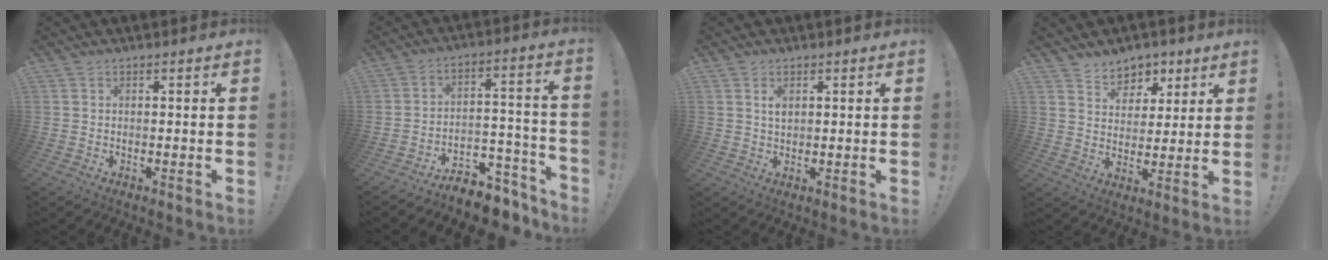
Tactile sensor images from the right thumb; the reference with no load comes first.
{"total": 9.0, "force": [-7.0, 4.5, 3.4], "torque": [-0.017, 0.038, -0.121]}
{"total": 2.4, "force": [1.0, 1.3, 1.8], "torque": [-0.022, -0.004, 0.015]}
{"total": 7.7, "force": [5.1, 5.7, 0.9], "torque": [-0.006, -0.041, 0.102]}